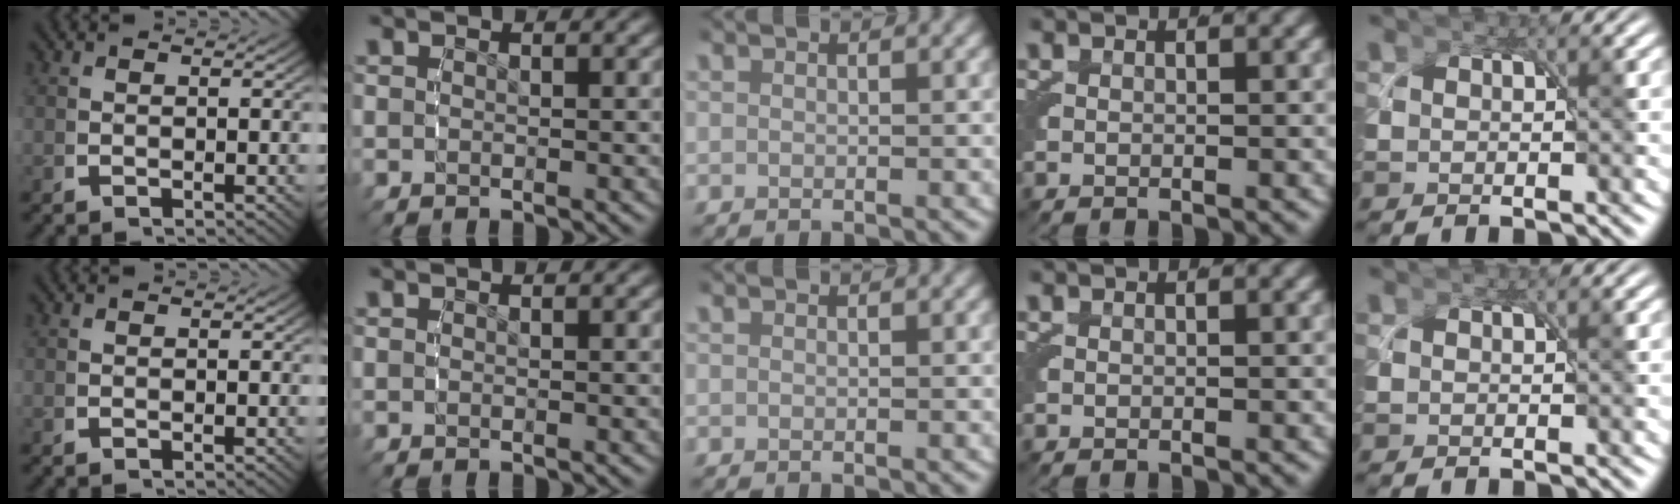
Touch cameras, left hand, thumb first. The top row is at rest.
{}